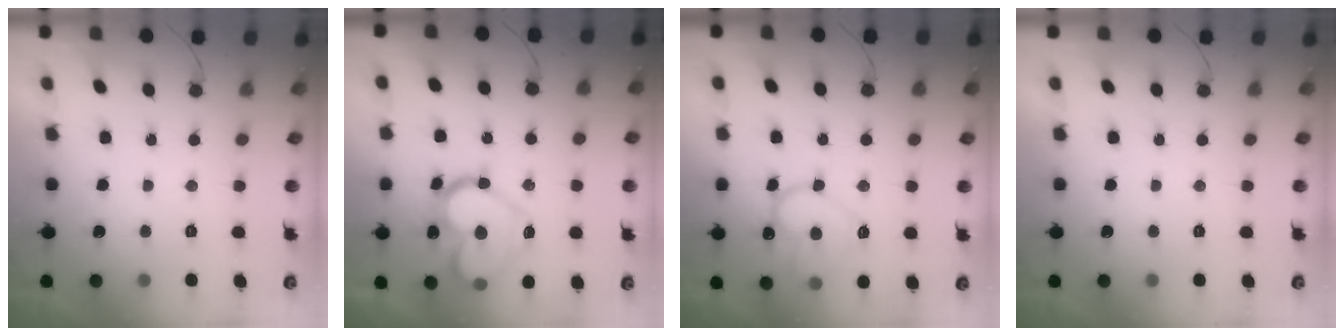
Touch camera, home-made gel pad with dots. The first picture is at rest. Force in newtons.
{"total": 18.3, "press": 18.3, "slide": 1.3}
{"total": 13.2, "press": 13.2, "slide": 1.4}
{"total": 0.0}